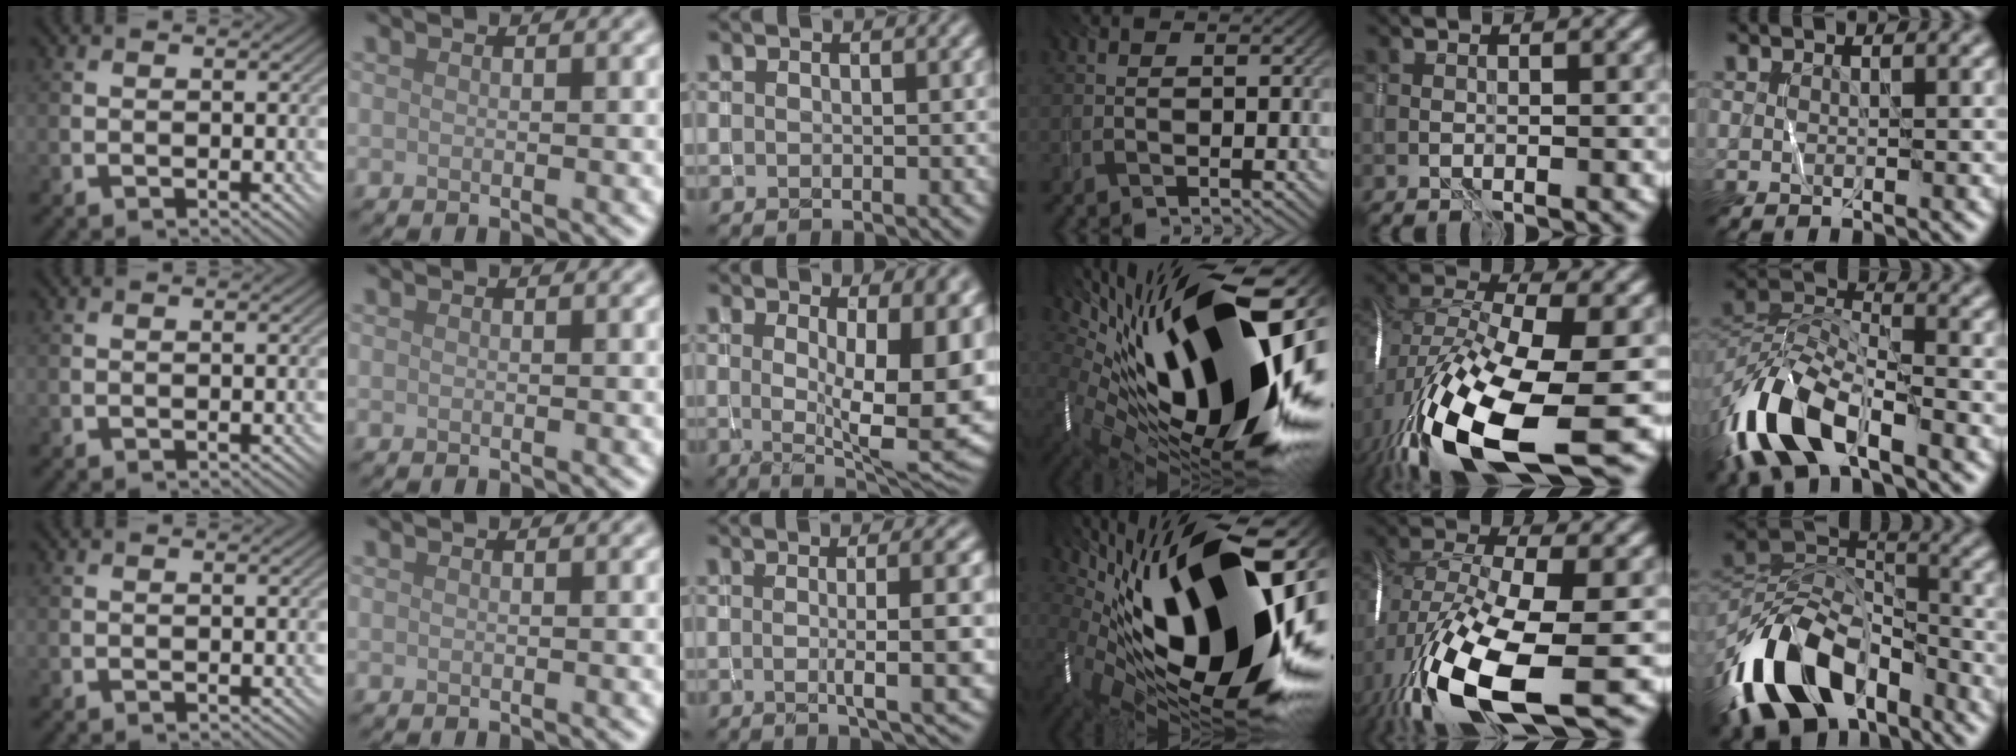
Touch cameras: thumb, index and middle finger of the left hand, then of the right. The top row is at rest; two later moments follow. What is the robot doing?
{"motion": "wrap", "object": "thread"}